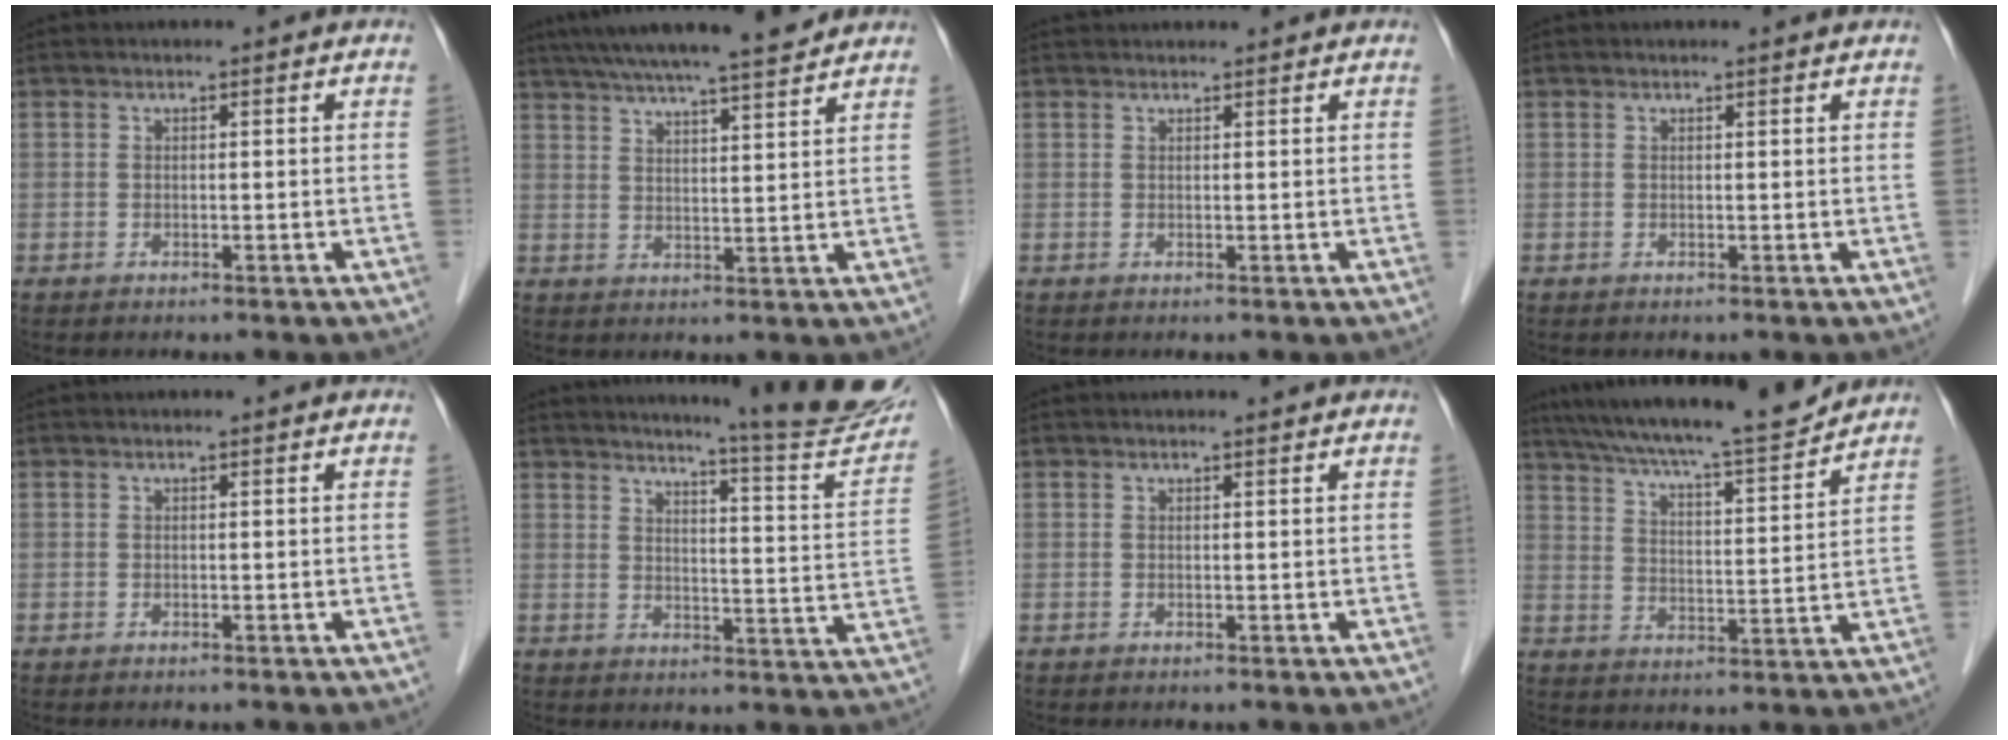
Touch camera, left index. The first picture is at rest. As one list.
[{"total": 15.4, "force": [13.8, 0.3, 6.9], "torque": [-0.118, 0.017, 0.202]}, {"total": 3.4, "force": [3.3, 0.3, 0.8], "torque": [-0.007, 0.031, 0.045]}, {"total": 0.9, "force": [0.8, 0.0, 0.2], "torque": [-0.011, 0.001, 0.008]}, {"total": 0.0}, {"total": 17.2, "force": [16.0, -0.6, 6.5], "torque": [-0.088, -0.095, 0.183]}, {"total": 0.7, "force": [0.7, -0.1, 0.2], "torque": [-0.008, 0.001, 0.011]}, {"total": 17.0, "force": [15.4, 0.4, 7.3], "torque": [-0.123, -0.002, 0.232]}]